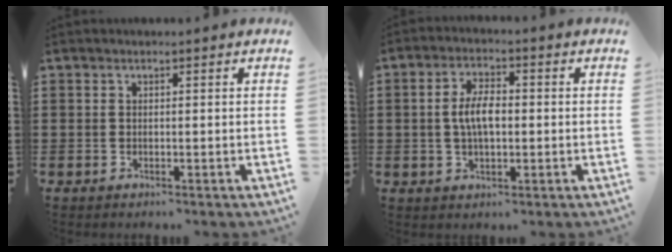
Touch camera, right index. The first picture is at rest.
{"total": 5.5, "force": [-0.1, 2.5, 4.9], "torque": [-0.099, 0.006, -0.006]}